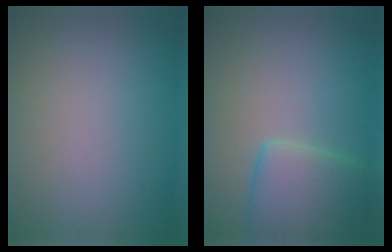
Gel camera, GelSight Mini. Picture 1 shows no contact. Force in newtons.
{"total": 5.7, "press": 5.7, "slide": 0.7}